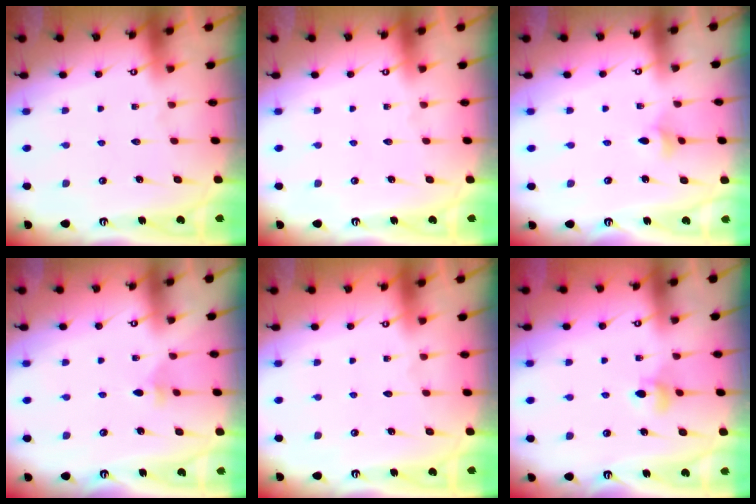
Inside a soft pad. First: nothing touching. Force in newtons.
{"total": 0.0}
{"total": 3.1, "press": 3.0, "slide": 0.6}
{"total": 2.8, "press": 2.7, "slide": 0.7}
{"total": 0.0}
{"total": 5.0, "press": 4.9, "slide": 0.8}